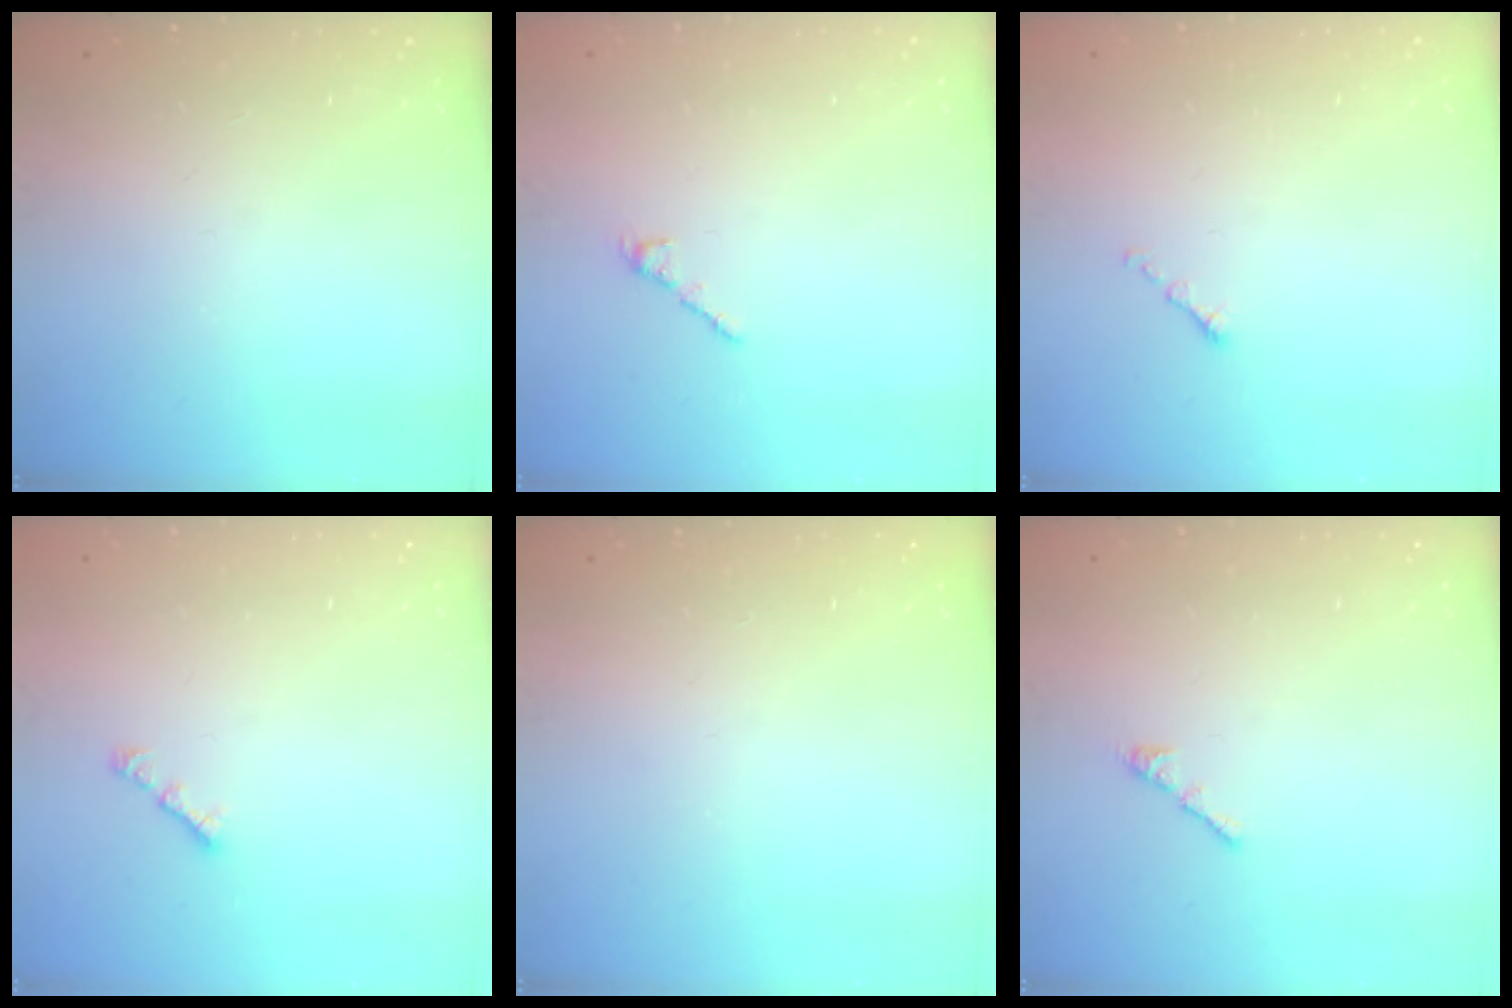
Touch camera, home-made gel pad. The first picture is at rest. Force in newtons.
{"total": 2.2, "press": 2.2, "slide": 0.4}
{"total": 0.6, "press": 0.5, "slide": 0.2}
{"total": 1.9, "press": 1.8, "slide": 0.6}
{"total": 0.0}
{"total": 0.6, "press": 0.4, "slide": 0.4}